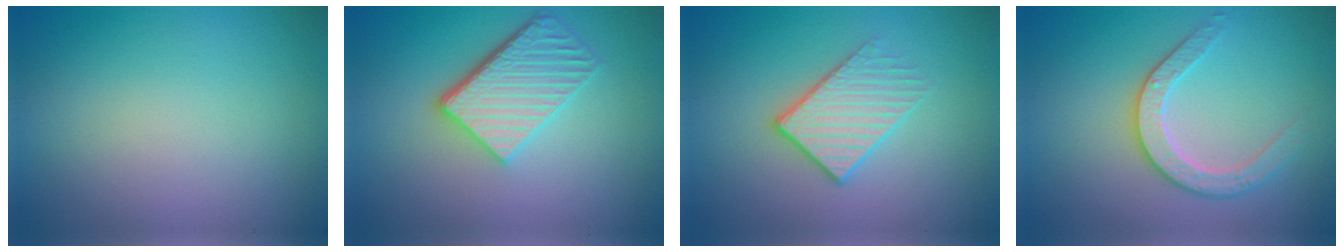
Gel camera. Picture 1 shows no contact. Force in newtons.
{"total": 4.9, "press": 3.9, "slide": 3.1}
{"total": 2.6, "press": 2.3, "slide": 1.2}
{"total": 2.9, "press": 2.9, "slide": 0.7}